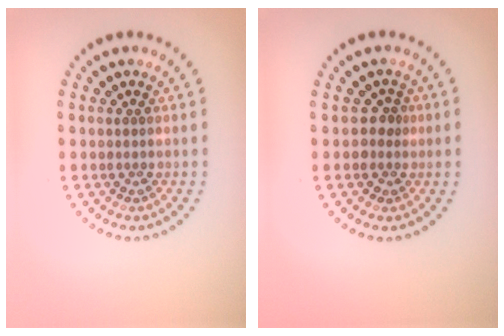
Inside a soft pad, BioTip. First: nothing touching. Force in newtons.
{"total": 1.3, "press": 1.1, "slide": 0.7}